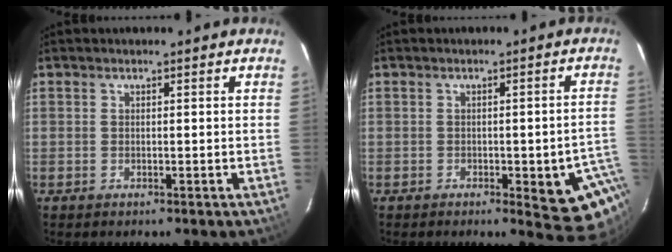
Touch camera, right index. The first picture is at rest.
{"total": 11.0, "force": [-4.8, 3.8, 9.1], "torque": [-0.088, -0.008, -0.052]}